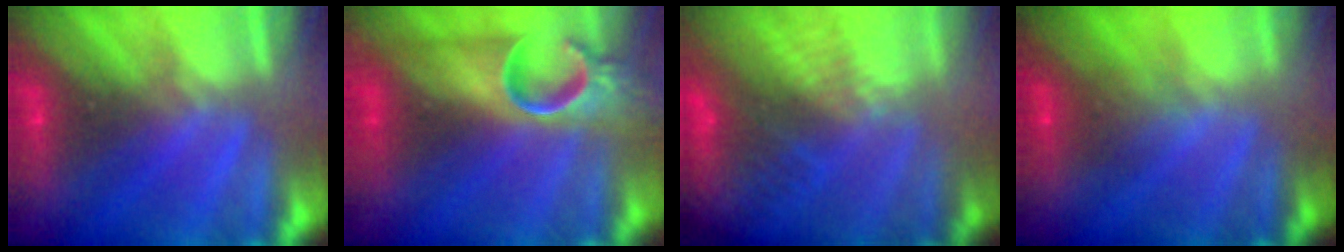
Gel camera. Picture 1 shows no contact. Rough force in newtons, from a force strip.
{"total": 6.4}
{"total": 6.6}
{"total": 1.6}